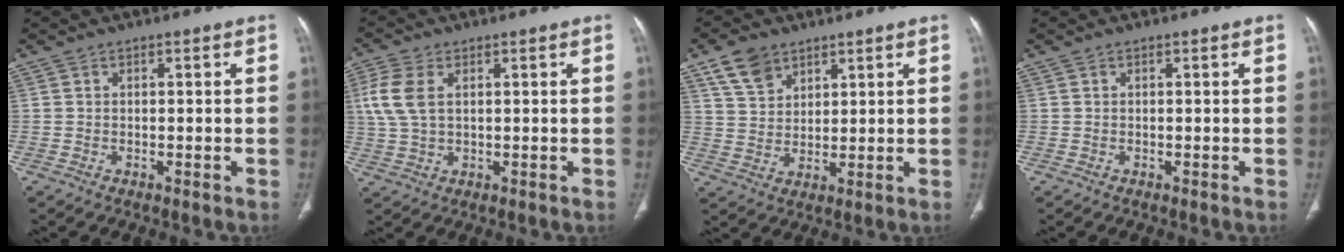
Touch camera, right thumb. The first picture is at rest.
{"total": 7.1, "force": [1.9, 4.0, 5.6], "torque": [-0.139, 0.006, 0.040]}
{"total": 7.2, "force": [4.7, 4.6, 3.1], "torque": [-0.041, -0.019, 0.096]}
{"total": 0.0}